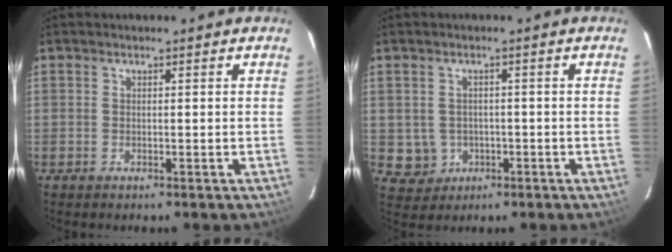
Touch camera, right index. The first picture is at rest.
{"total": 4.6, "force": [-0.8, 4.5, 0.8], "torque": [-0.031, 0.009, 0.003]}